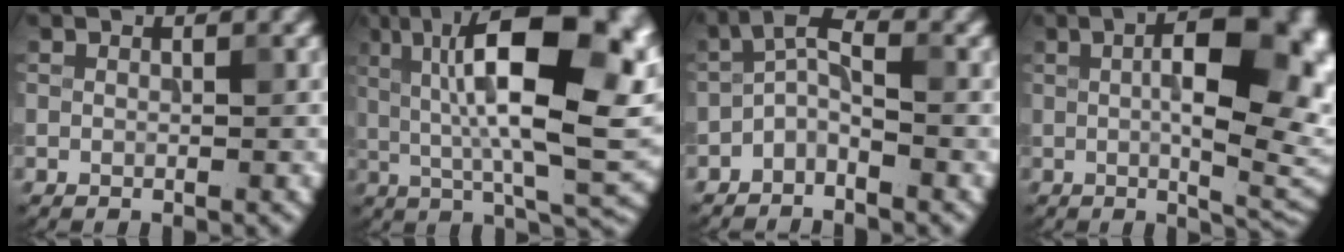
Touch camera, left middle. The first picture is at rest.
{"total": 16.9, "force": [3.4, 6.2, 15.3], "torque": [-0.229, 0.012, 0.044]}
{"total": 2.2, "force": [-1.6, 0.7, 1.4], "torque": [-0.029, 0.012, -0.038]}
{"total": 12.7, "force": [1.3, 5.1, 11.5], "torque": [-0.124, 0.015, 0.013]}